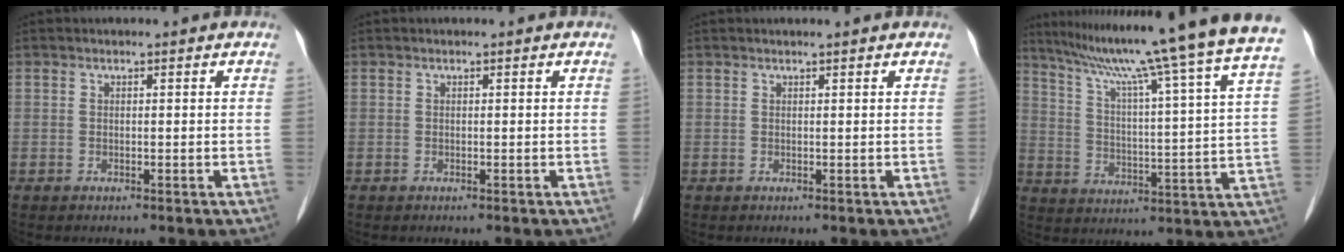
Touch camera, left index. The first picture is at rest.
{"total": 0.0}
{"total": 1.0, "force": [0.9, -0.2, 0.4], "torque": [-0.011, 0.003, 0.018]}
{"total": 26.1, "force": [21.9, -2.1, 14.0], "torque": [-0.227, -0.051, 0.295]}